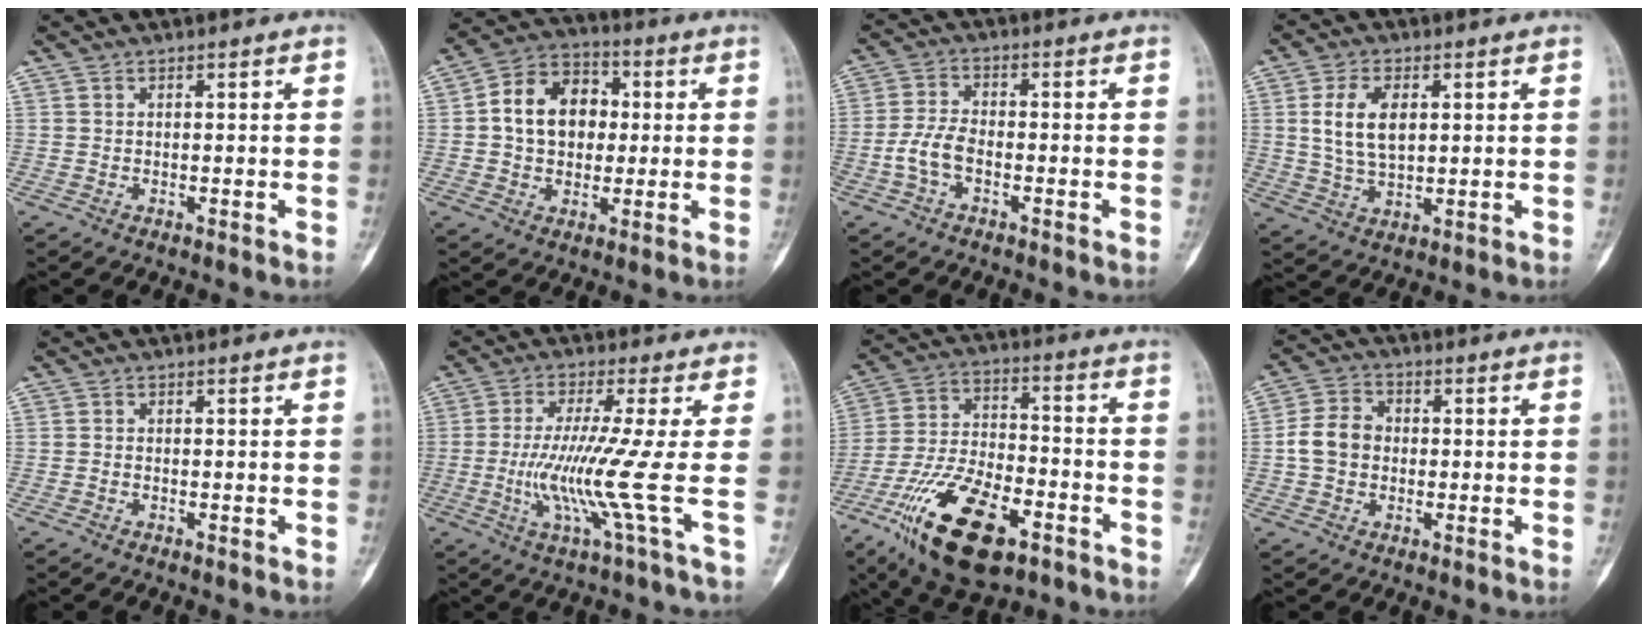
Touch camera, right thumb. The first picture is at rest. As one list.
[{"total": 13.2, "force": [1.2, 10.0, 8.5], "torque": [-0.103, 0.022, 0.013]}, {"total": 5.6, "force": [-2.0, 3.3, 4.0], "torque": [-0.082, 0.017, -0.047]}, {"total": 9.2, "force": [1.9, 5.4, 7.2], "torque": [-0.130, -0.004, 0.043]}, {"total": 0.6, "force": [-0.3, 0.4, 0.4], "torque": [0.000, 0.002, -0.008]}, {"total": 7.5, "force": [-0.9, -1.2, 7.3], "torque": [-0.167, -0.017, -0.025]}, {"total": 20.6, "force": [-10.9, 9.5, 14.7], "torque": [-0.271, 0.047, -0.189]}, {"total": 7.4, "force": [-0.5, 6.0, 4.2], "torque": [-0.061, 0.021, -0.019]}]